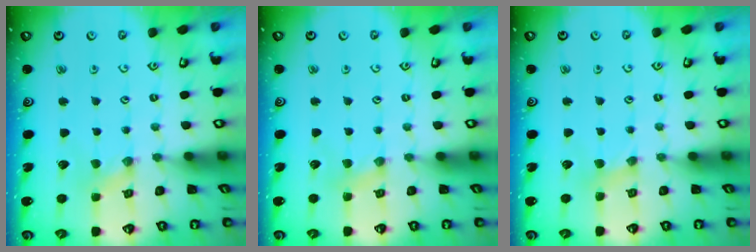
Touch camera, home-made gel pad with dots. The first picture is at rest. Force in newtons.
{"total": 2.8, "press": 2.7, "slide": 0.5}
{"total": 2.1, "press": 2.1, "slide": 0.4}